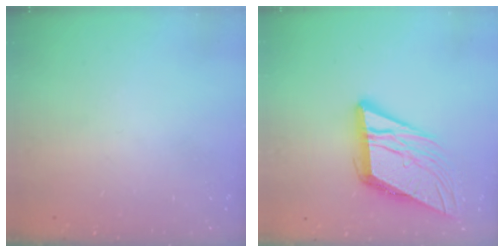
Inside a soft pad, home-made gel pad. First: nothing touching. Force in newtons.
{"total": 13.7, "press": 13.5, "slide": 2.4}